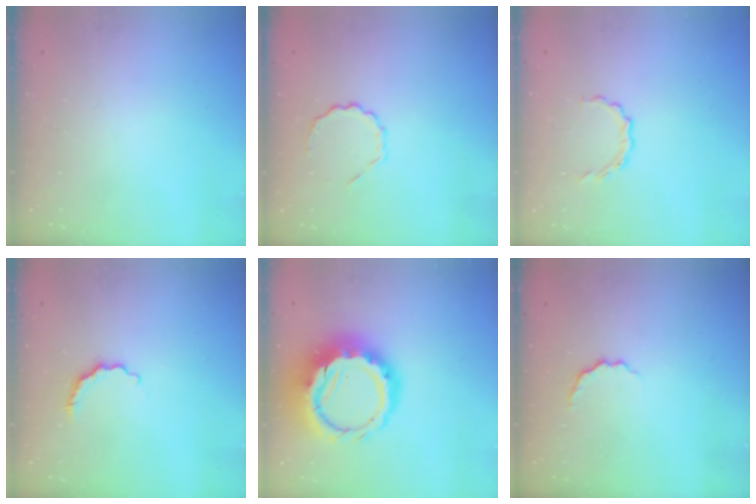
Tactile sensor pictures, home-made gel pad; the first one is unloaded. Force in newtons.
{"total": 3.8, "press": 3.6, "slide": 1.1}
{"total": 4.2, "press": 4.0, "slide": 1.2}
{"total": 4.1, "press": 4.0, "slide": 0.8}
{"total": 17.6, "press": 17.2, "slide": 3.5}
{"total": 3.4, "press": 3.3, "slide": 0.8}